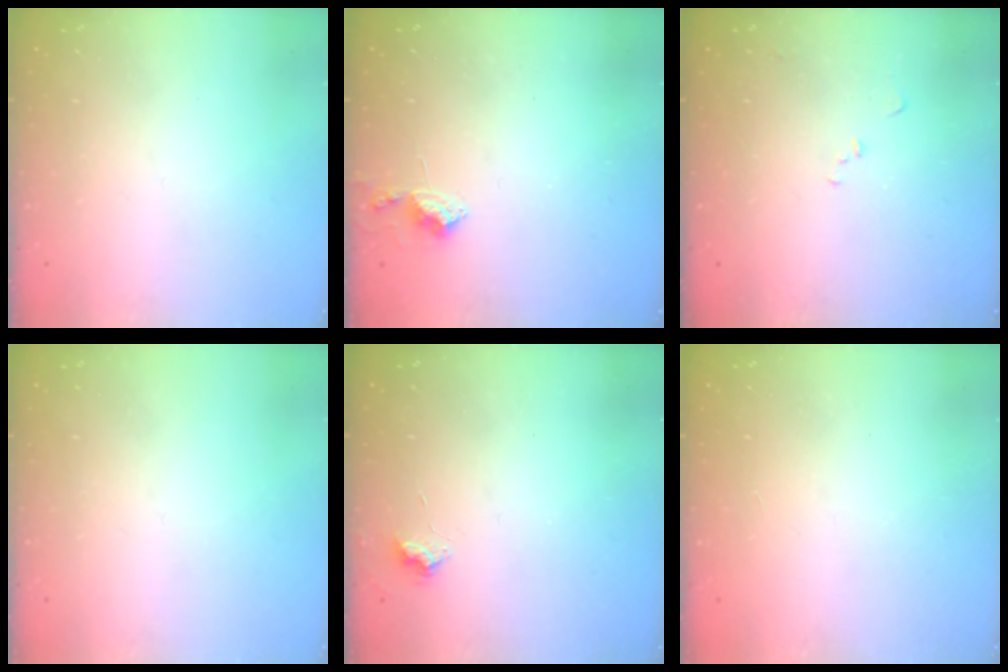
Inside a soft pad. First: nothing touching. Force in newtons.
{"total": 7.4, "press": 7.4, "slide": 0.7}
{"total": 6.5, "press": 6.4, "slide": 0.7}
{"total": 0.0}
{"total": 4.4, "press": 4.4, "slide": 0.7}
{"total": 1.2, "press": 1.1, "slide": 0.2}